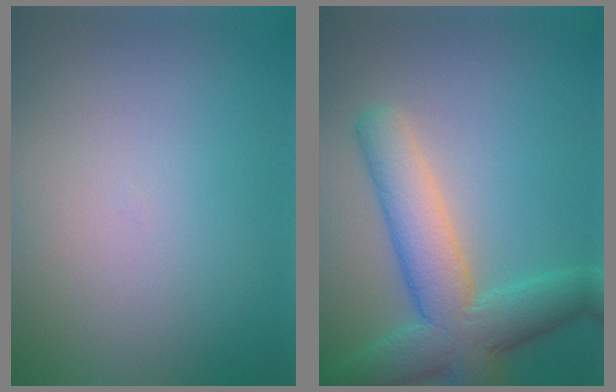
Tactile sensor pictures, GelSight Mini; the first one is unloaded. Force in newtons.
{"total": 7.5, "press": 7.5, "slide": 0.4}